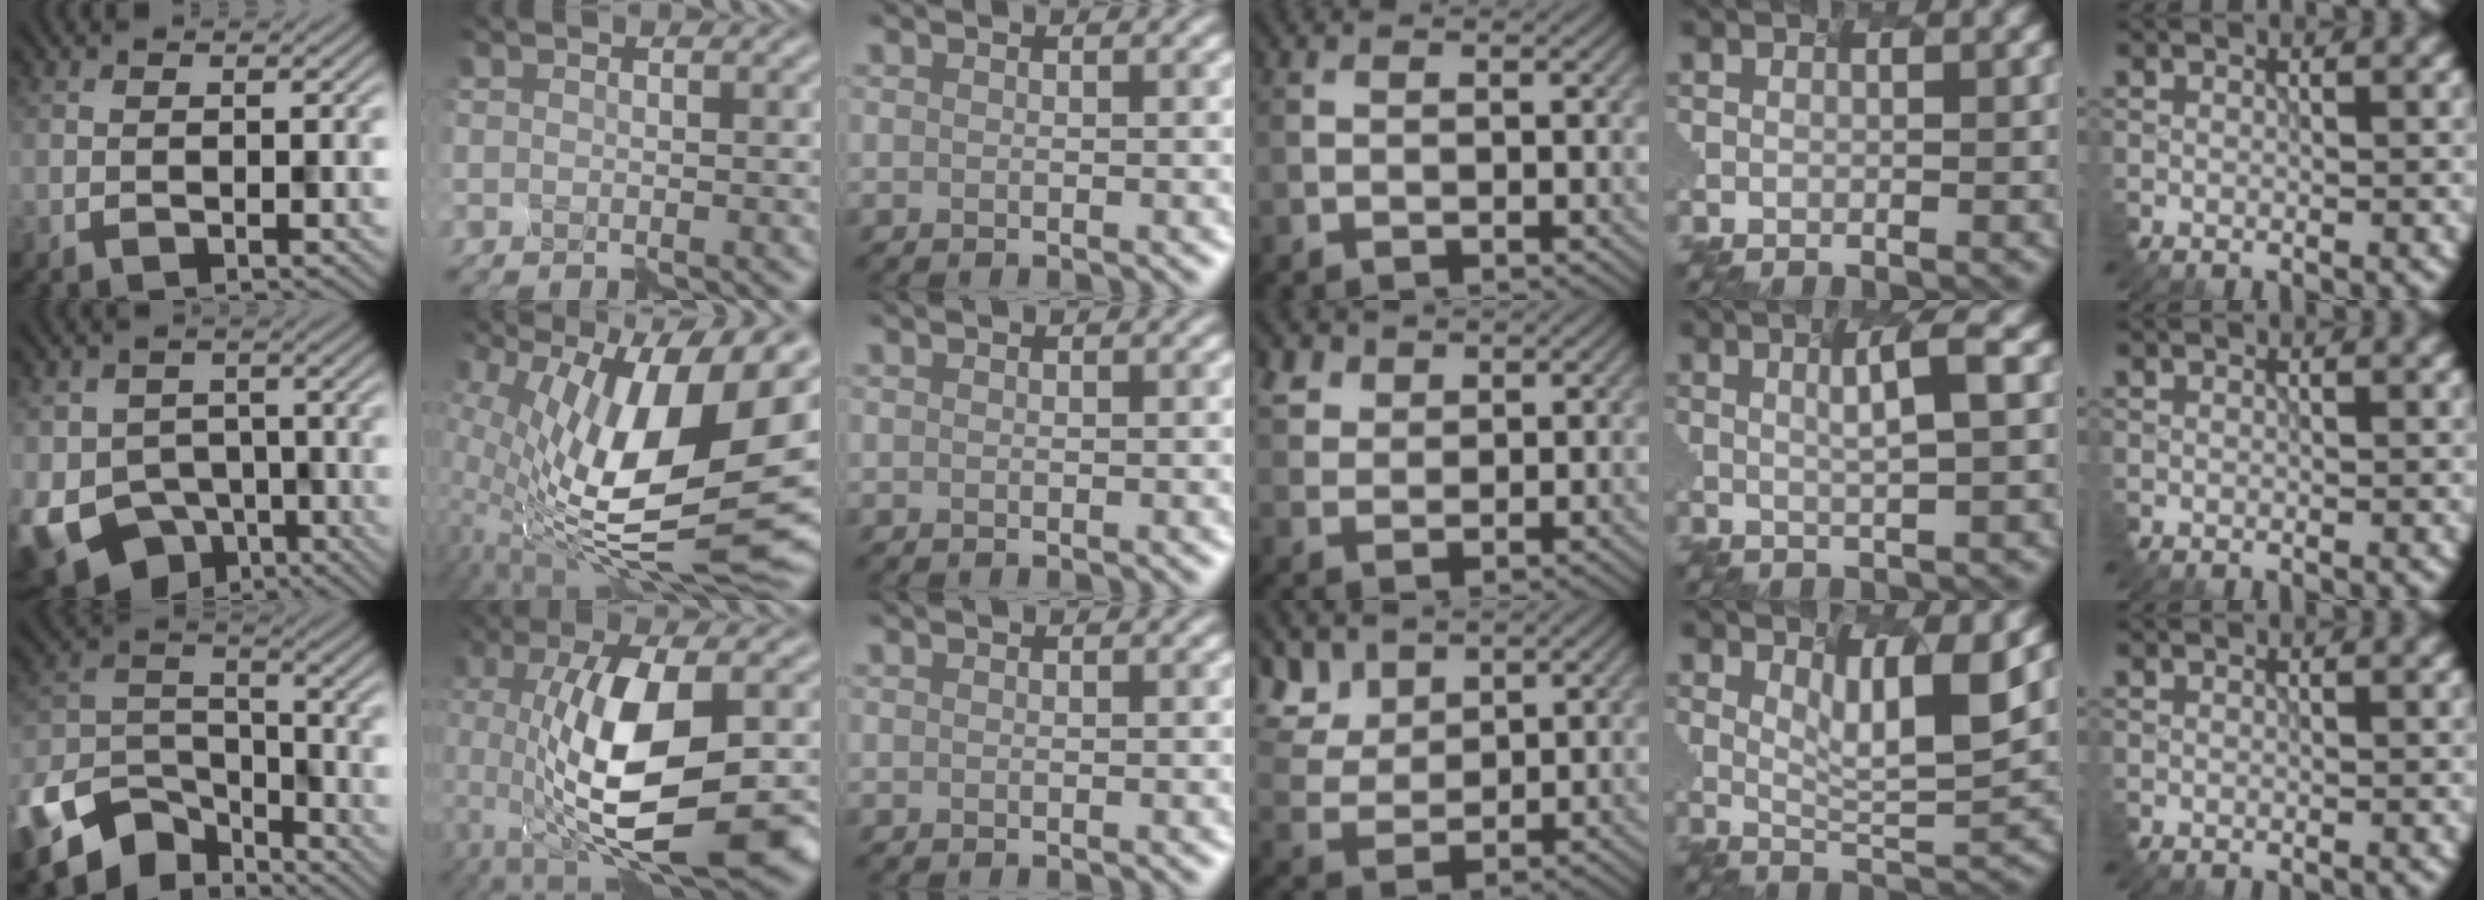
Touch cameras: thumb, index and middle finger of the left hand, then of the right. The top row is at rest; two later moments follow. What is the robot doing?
{"motion": "disassemble", "object": "puzzle pieces"}